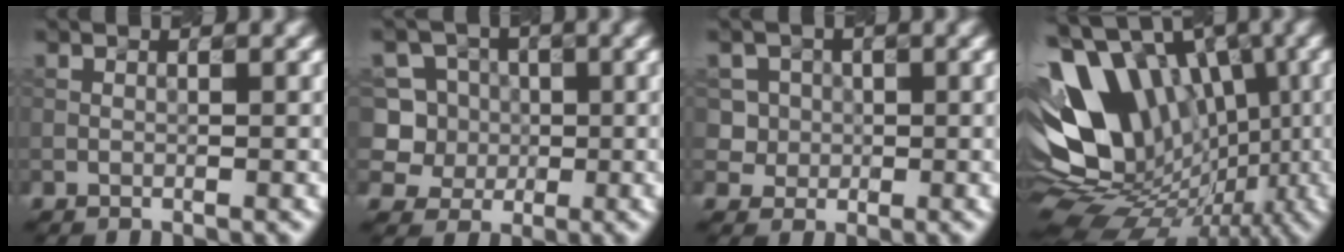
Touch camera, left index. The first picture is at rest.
{"total": 5.7, "force": [0.2, 5.5, 1.6], "torque": [-0.022, 0.025, -0.005]}
{"total": 3.8, "force": [0.8, 3.6, 1.1], "torque": [-0.012, 0.011, 0.017]}
{"total": 15.1, "force": [0.4, 11.2, 10.1], "torque": [-0.184, 0.015, 0.001]}